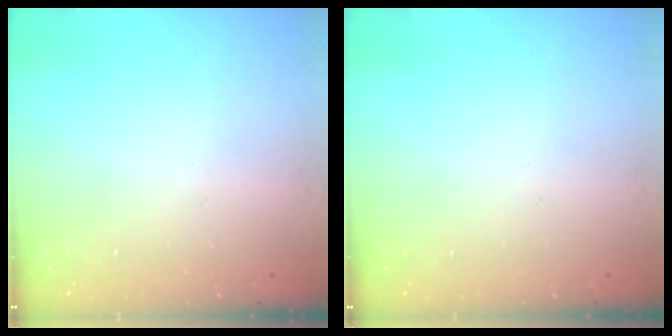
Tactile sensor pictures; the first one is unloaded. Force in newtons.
{"total": 0.0}